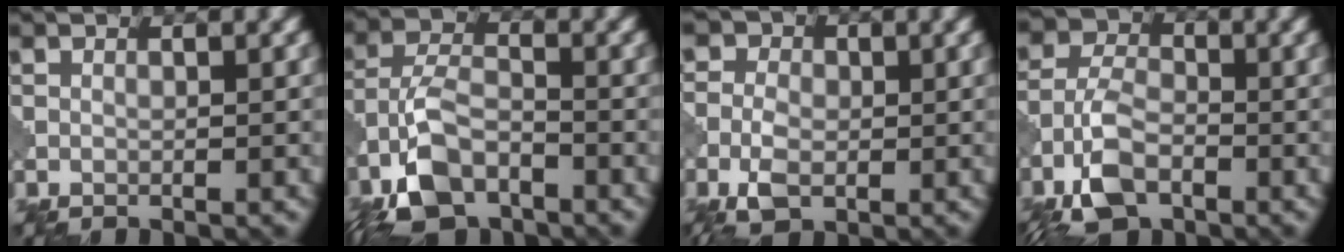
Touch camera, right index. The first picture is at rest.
{"total": 7.1, "force": [-4.3, 3.4, 4.5], "torque": [-0.089, 0.003, -0.094]}
{"total": 5.4, "force": [-0.8, 4.0, 3.6], "torque": [-0.051, 0.007, -0.024]}
{"total": 6.1, "force": [-3.2, 3.4, 3.9], "torque": [-0.081, 0.003, -0.073]}